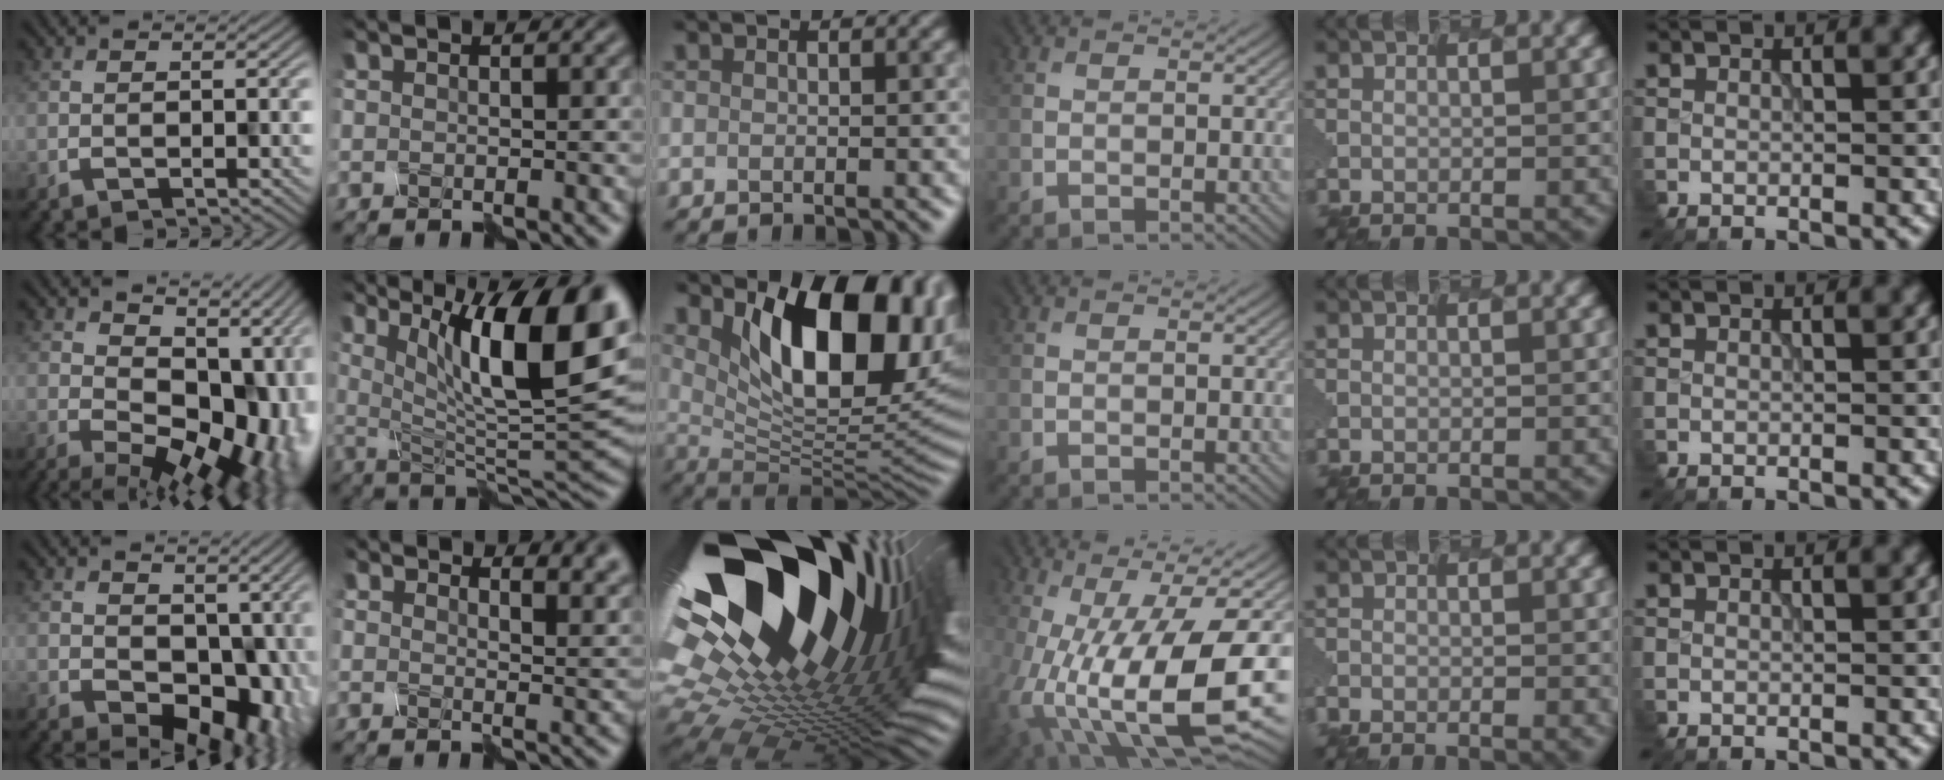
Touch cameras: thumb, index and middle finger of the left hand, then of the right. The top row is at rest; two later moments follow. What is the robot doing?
{"motion": "disassemble", "object": "spray bottle"}